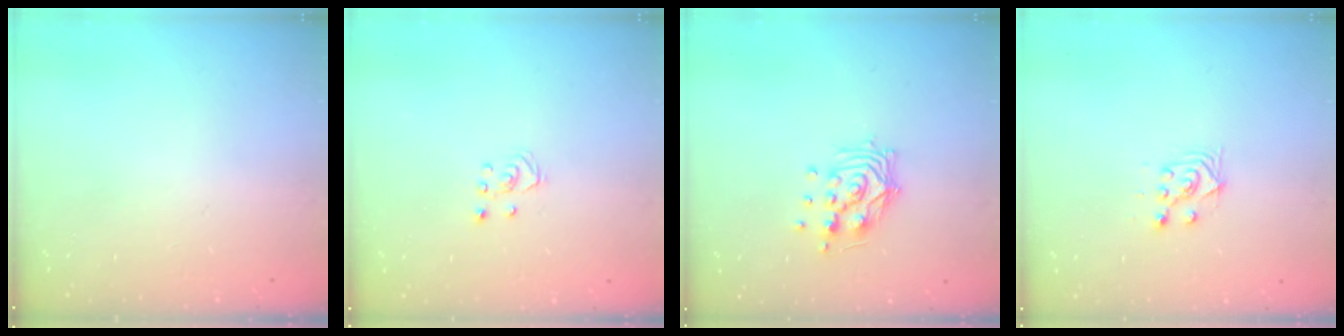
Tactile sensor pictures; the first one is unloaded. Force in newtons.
{"total": 2.5, "press": 2.5, "slide": 0.2}
{"total": 10.8, "press": 10.7, "slide": 1.1}
{"total": 4.9, "press": 4.8, "slide": 1.0}